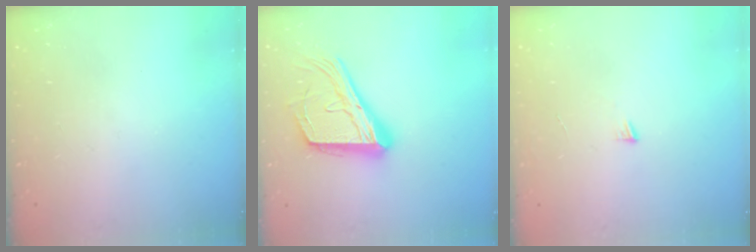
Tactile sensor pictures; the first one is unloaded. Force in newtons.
{"total": 21.0, "press": 20.9, "slide": 2.7}
{"total": 3.0, "press": 3.0, "slide": 0.3}